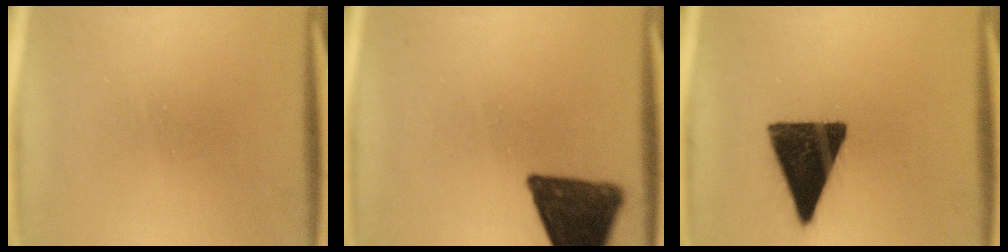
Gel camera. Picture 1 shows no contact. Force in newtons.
{"total": 15.0}
{"total": 15.4}